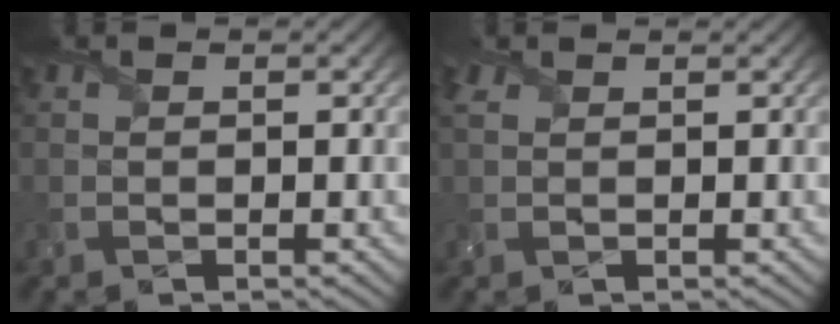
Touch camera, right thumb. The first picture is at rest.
{"total": 1.6, "force": [1.3, 0.7, 0.7], "torque": [-0.022, 0.007, 0.029]}